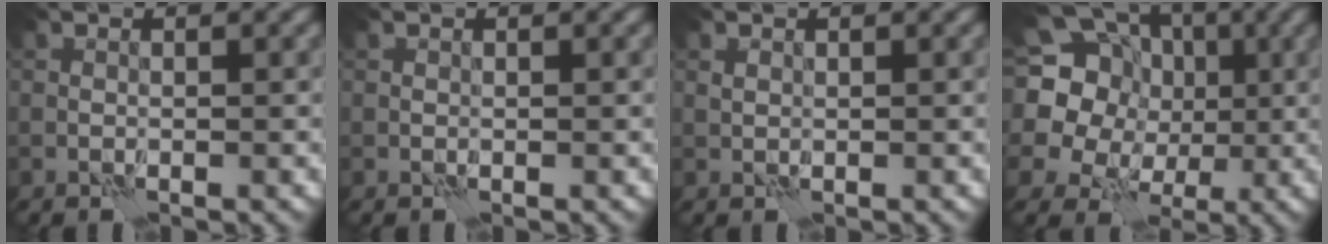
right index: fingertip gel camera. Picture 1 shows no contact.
{"total": 0.0}
{"total": 0.6, "force": [0.3, 0.4, 0.2], "torque": [-0.008, 0.000, 0.008]}
{"total": 19.2, "force": [4.6, 16.7, 8.2], "torque": [-0.179, 0.025, 0.049]}